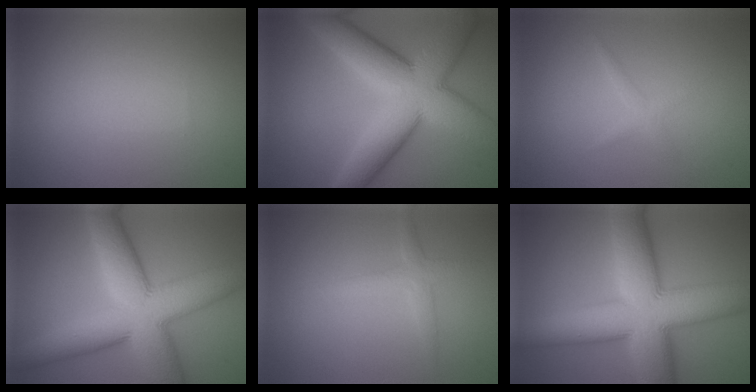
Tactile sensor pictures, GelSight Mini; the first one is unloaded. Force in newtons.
{"total": 12.0, "press": 12.0, "slide": 0.7}
{"total": 1.1, "press": 1.1, "slide": 0.0}
{"total": 12.0, "press": 12.0, "slide": 0.4}
{"total": 1.9, "press": 1.9, "slide": 0.0}
{"total": 13.3, "press": 13.3, "slide": 0.4}